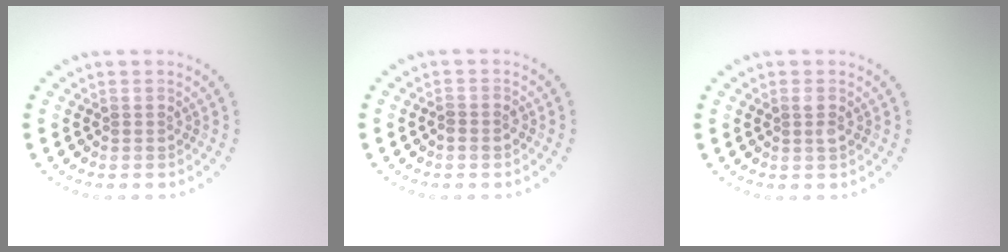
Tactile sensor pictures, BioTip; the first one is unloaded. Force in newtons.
{"total": 0.8, "press": 0.7, "slide": 0.4}
{"total": 1.0, "press": 0.9, "slide": 0.4}